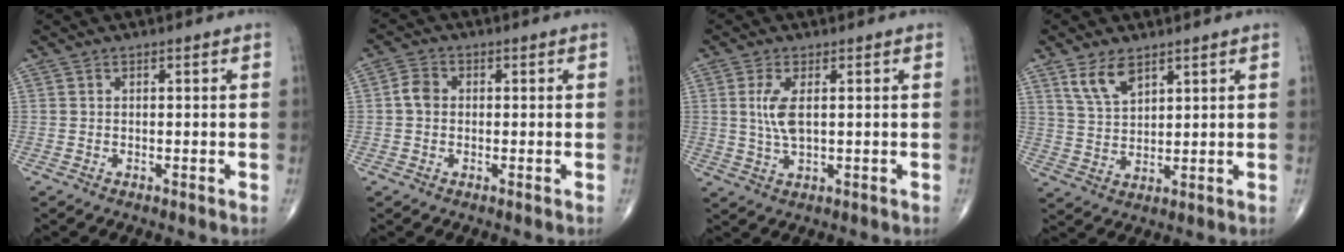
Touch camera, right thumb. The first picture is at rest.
{"total": 3.1, "force": [0.0, 2.5, 1.8], "torque": [-0.031, 0.008, -0.007]}
{"total": 5.3, "force": [1.0, 2.1, 4.8], "torque": [-0.109, -0.007, 0.024]}
{"total": 6.3, "force": [4.1, 3.0, 3.8], "torque": [-0.064, -0.021, 0.087]}